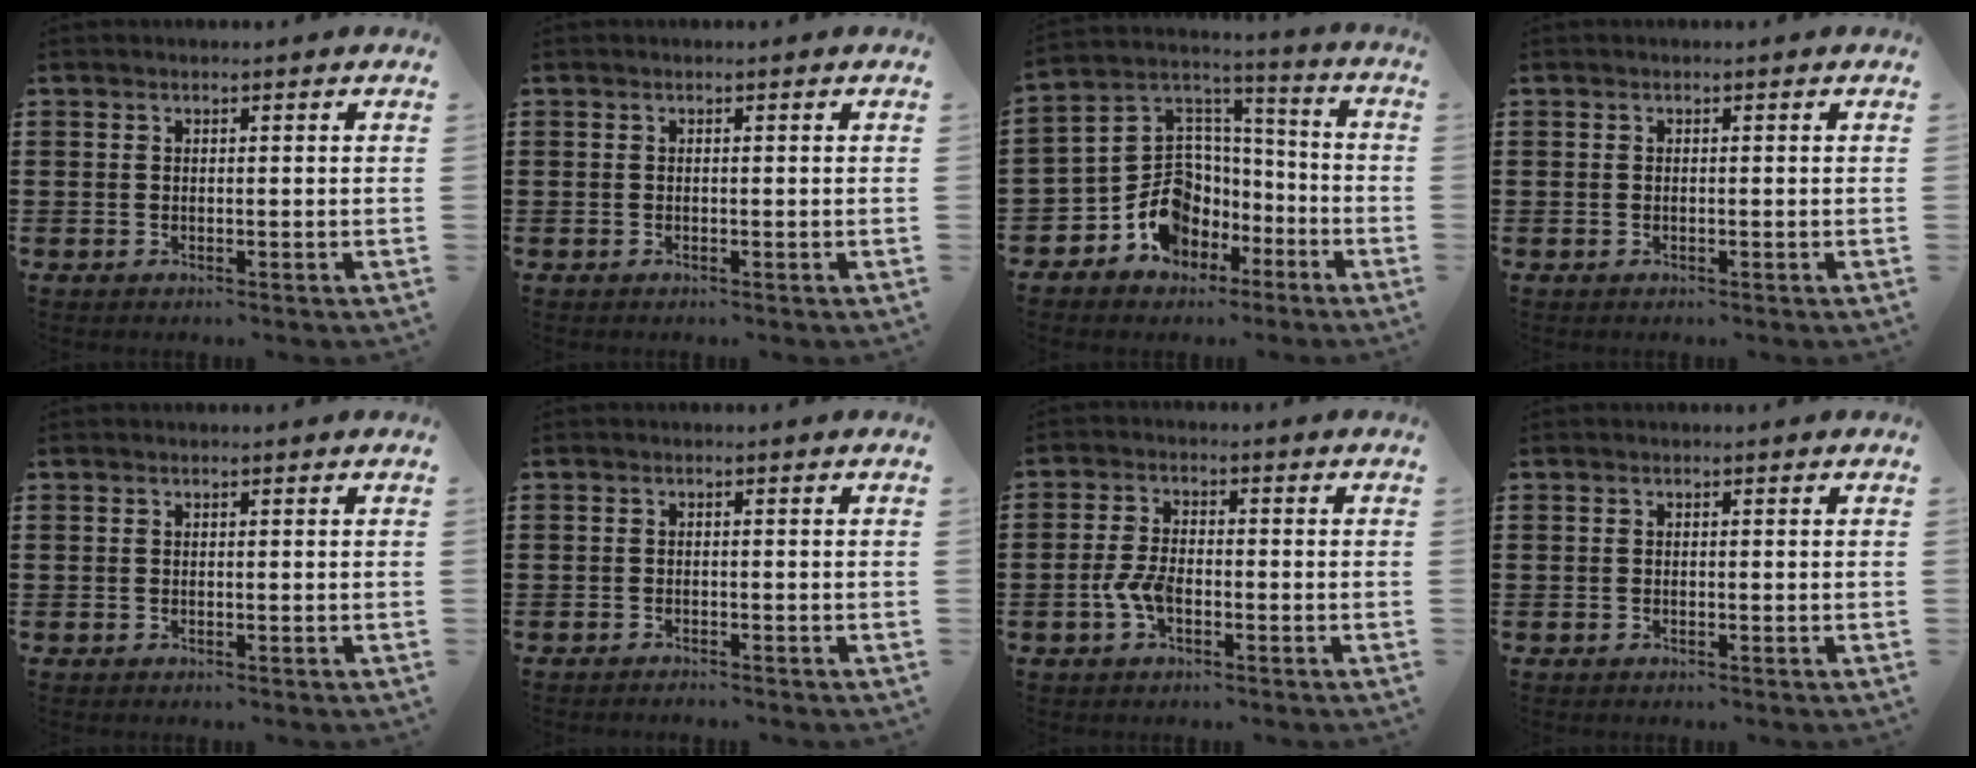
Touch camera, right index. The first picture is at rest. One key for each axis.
{"total": 0.0}
{"total": 9.5, "fx": -3.7, "fy": 8.4, "fz": 2.4, "tx": -0.078, "ty": -0.006, "tz": -0.067}
{"total": 0.0}
{"total": 0.0}
{"total": 1.2, "fx": -1.2, "fy": -0.1, "fz": -0.1, "tx": 0.000, "ty": 0.001, "tz": -0.025}
{"total": 4.3, "fx": -1.6, "fy": 2.1, "fz": 3.3, "tx": -0.088, "ty": -0.005, "tz": -0.037}
{"total": 0.0}